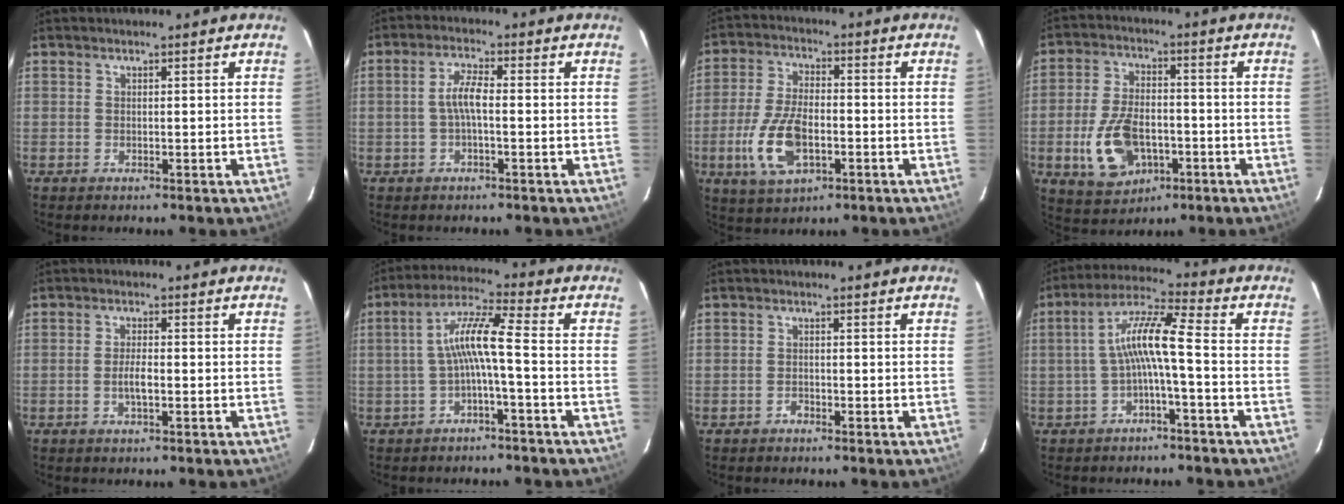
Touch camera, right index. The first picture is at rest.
{"total": 3.9, "force": [-0.6, 0.9, 3.8], "torque": [-0.077, 0.010, -0.011]}
{"total": 11.9, "force": [-3.8, 5.8, 9.6], "torque": [-0.209, -0.006, -0.065]}
{"total": 12.7, "force": [-4.2, 7.8, 9.0], "torque": [-0.195, -0.002, -0.060]}
{"total": 2.8, "force": [-0.9, 0.8, 2.5], "torque": [-0.049, -0.002, -0.016]}
{"total": 7.1, "force": [-1.7, 0.1, 6.9], "torque": [-0.155, 0.018, -0.029]}
{"total": 1.2, "force": [-0.9, 0.7, 0.1], "torque": [-0.001, 0.003, -0.016]}
{"total": 7.9, "force": [-1.8, 0.3, 7.7], "torque": [-0.169, 0.020, -0.033]}